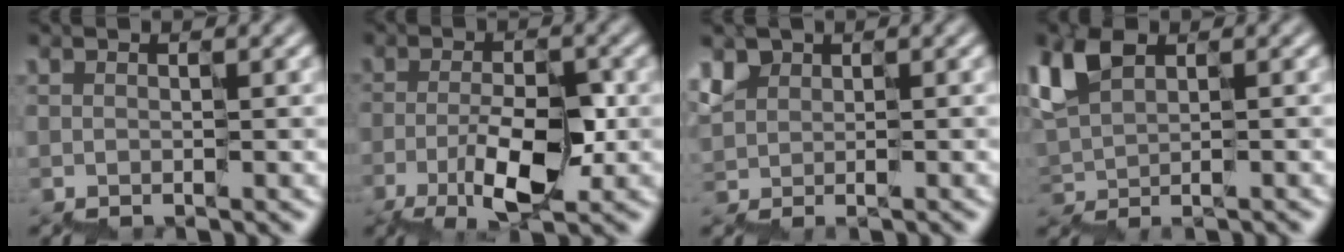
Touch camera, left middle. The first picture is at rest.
{"total": 4.8, "force": [-1.7, 1.8, 4.1], "torque": [-0.073, 0.004, -0.030]}
{"total": 2.2, "force": [0.6, 1.9, 0.9], "torque": [-0.016, 0.008, 0.004]}
{"total": 3.3, "force": [0.6, 1.9, 2.7], "torque": [-0.057, 0.007, 0.005]}